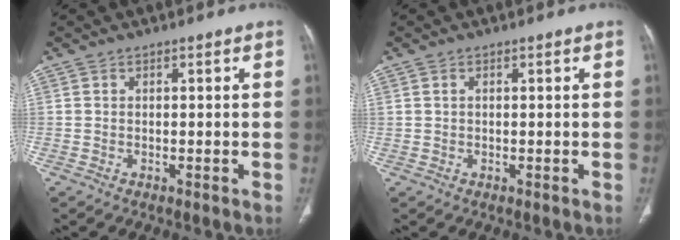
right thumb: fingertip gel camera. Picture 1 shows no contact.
{"total": 0.7, "force": [0.3, 0.4, 0.4], "torque": [-0.009, 0.003, 0.007]}